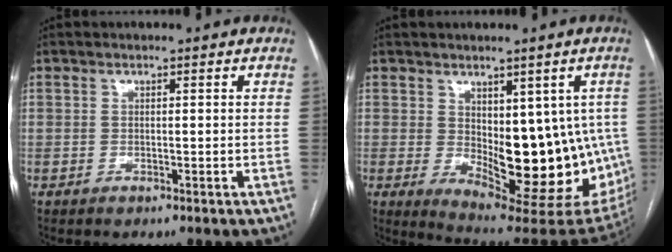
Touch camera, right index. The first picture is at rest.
{"total": 17.8, "force": [-1.4, 7.9, 15.9], "torque": [-0.168, -0.009, 0.008]}